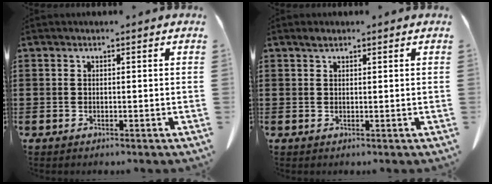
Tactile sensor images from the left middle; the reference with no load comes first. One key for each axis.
{"total": 1.0, "fx": 0.7, "fy": 0.4, "fz": 0.6, "tx": -0.014, "ty": 0.002, "tz": 0.013}